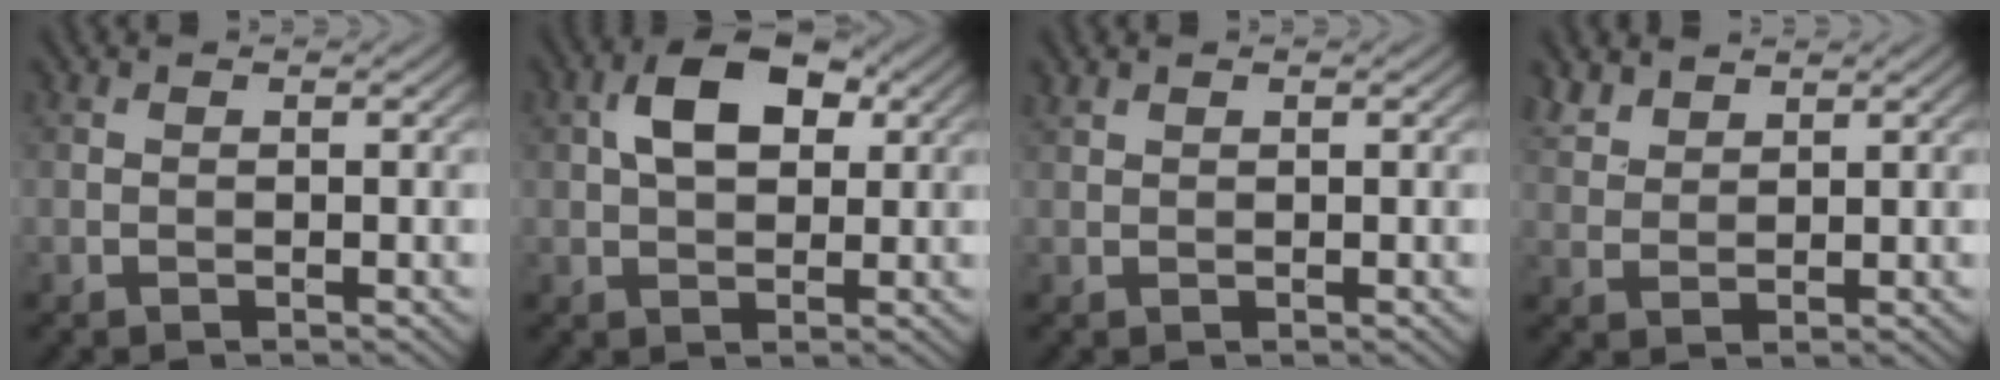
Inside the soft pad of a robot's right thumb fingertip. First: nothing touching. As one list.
[{"total": 7.1, "force": [2.0, 4.2, 5.4], "torque": [-0.097, 0.012, 0.027]}, {"total": 0.8, "force": [0.7, 0.2, 0.3], "torque": [-0.012, 0.003, 0.019]}, {"total": 3.3, "force": [2.8, 1.4, 1.2], "torque": [-0.032, 0.006, 0.066]}]